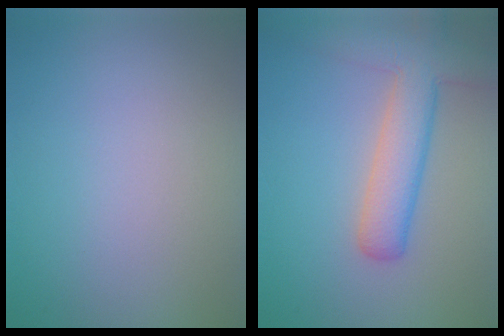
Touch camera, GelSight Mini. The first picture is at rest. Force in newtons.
{"total": 6.0, "press": 6.0, "slide": 0.3}